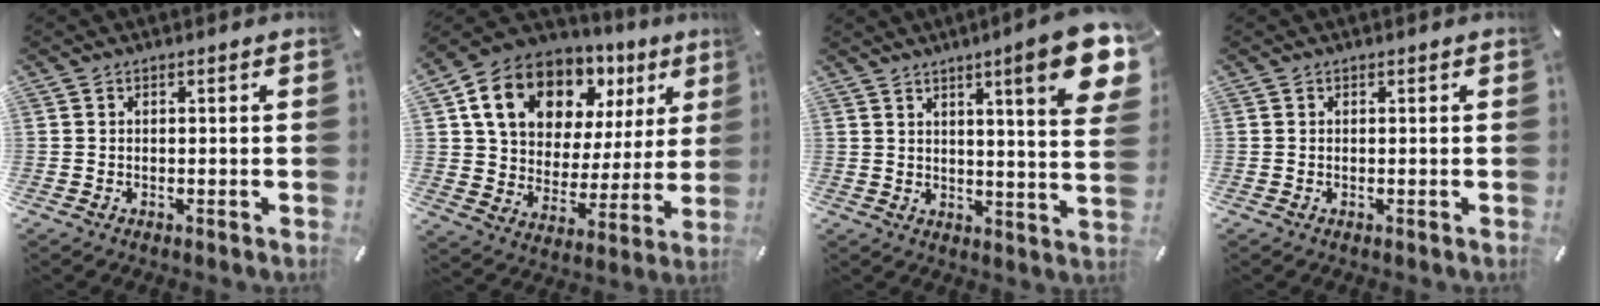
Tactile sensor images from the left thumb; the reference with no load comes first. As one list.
[{"total": 16.3, "force": [9.4, 11.1, 7.2], "torque": [-0.141, -0.044, 0.174]}, {"total": 14.3, "force": [7.0, 1.8, 12.3], "torque": [-0.175, -0.037, 0.103]}, {"total": 0.0}]